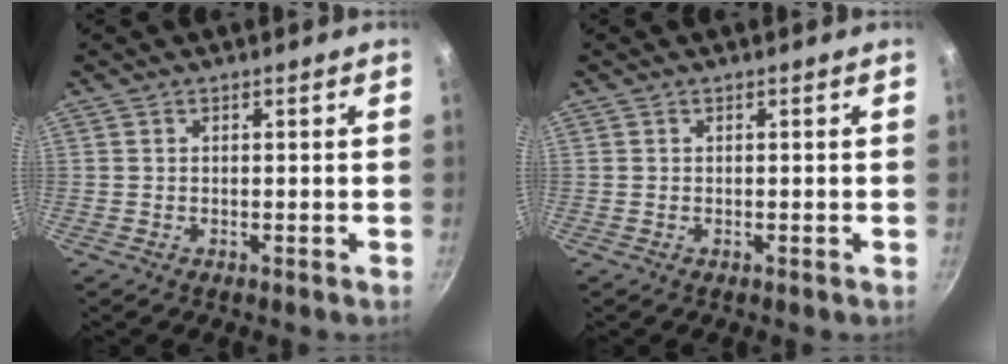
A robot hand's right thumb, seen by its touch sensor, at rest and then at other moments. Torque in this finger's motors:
{"motor_torque": [0.36, -0.40, 0.35, -0.12, 0.02]}